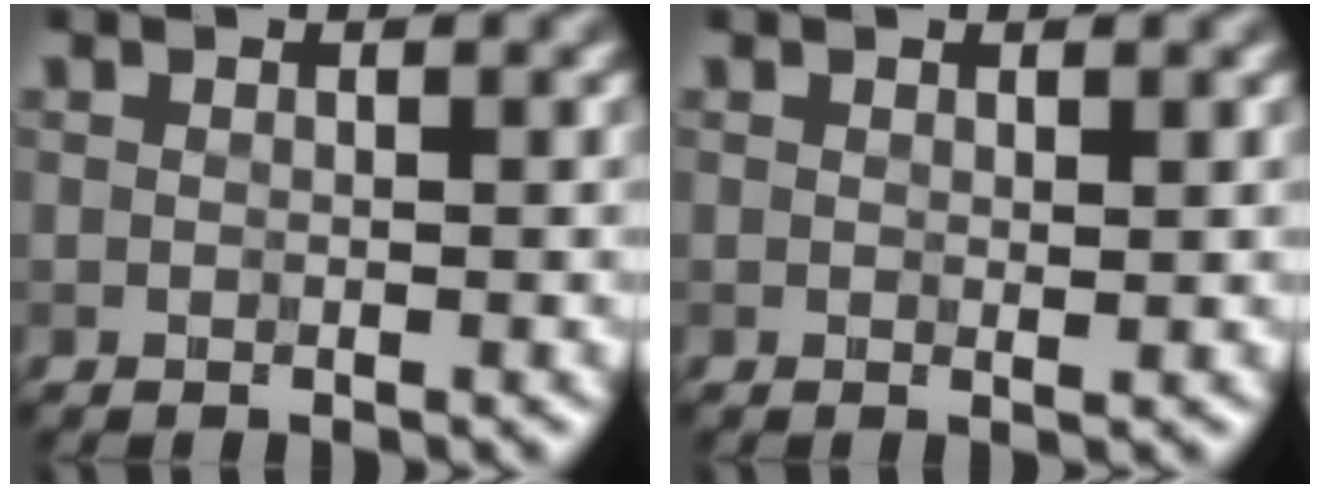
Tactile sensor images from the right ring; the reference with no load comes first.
{"total": 0.5, "force": [0.3, -0.1, 0.4], "torque": [-0.004, 0.001, 0.008]}